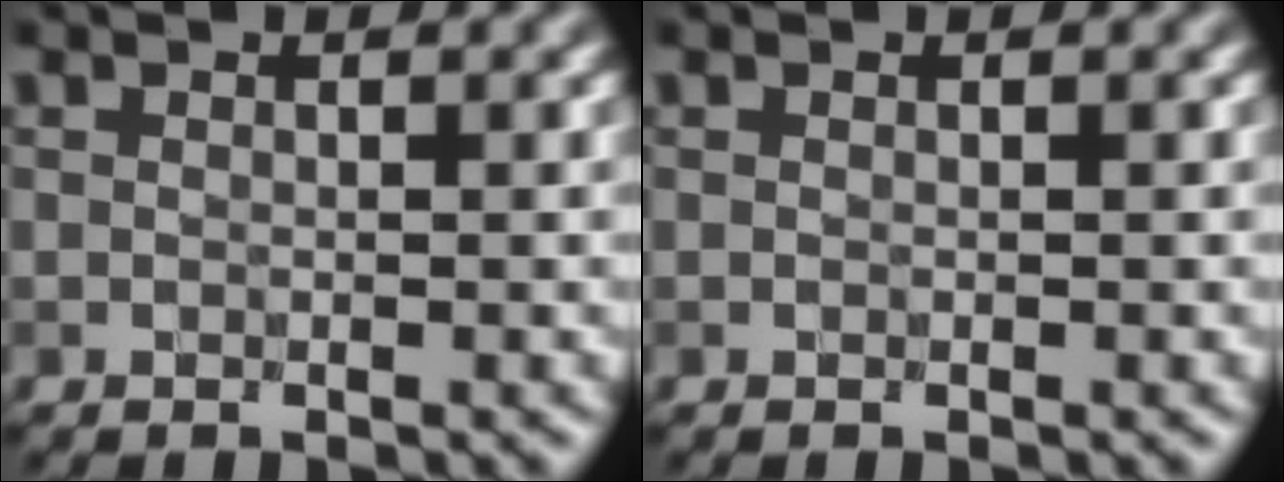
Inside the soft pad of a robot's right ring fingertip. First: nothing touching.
{"total": 0.0}